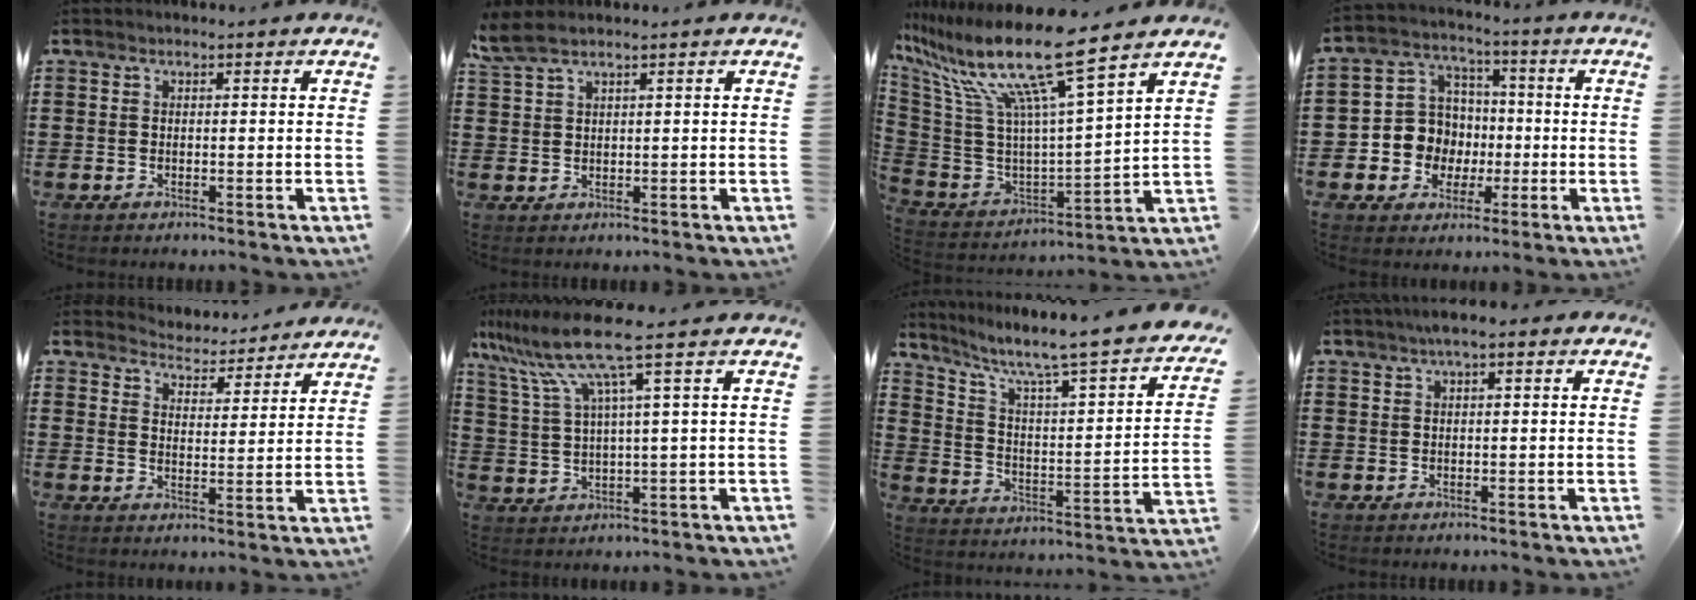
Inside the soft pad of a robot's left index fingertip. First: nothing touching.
{"total": 2.6, "force": [1.8, 0.4, 1.8], "torque": [-0.041, 0.000, 0.034]}
{"total": 16.1, "force": [11.2, 0.8, 11.6], "torque": [-0.248, -0.075, 0.176]}
{"total": 8.3, "force": [-0.6, 8.1, 1.8], "torque": [-0.078, 0.006, -0.006]}
{"total": 4.2, "force": [4.2, 0.3, -0.1], "torque": [-0.012, -0.030, 0.069]}
{"total": 10.2, "force": [5.6, 0.1, 8.5], "torque": [-0.212, -0.030, 0.084]}
{"total": 6.0, "force": [4.6, 0.1, 3.8], "torque": [-0.097, -0.049, 0.065]}
{"total": 2.2, "force": [0.9, 0.7, 1.9], "torque": [-0.038, 0.006, 0.014]}